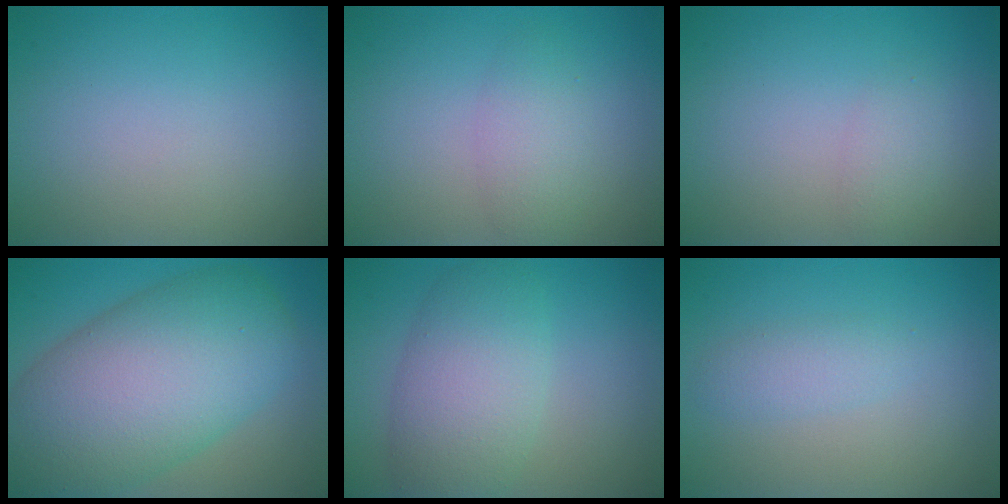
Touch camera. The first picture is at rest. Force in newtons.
{"total": 2.4, "press": 2.4, "slide": 0.0}
{"total": 1.4, "press": 1.4, "slide": 0.0}
{"total": 13.0, "press": 12.9, "slide": 0.5}
{"total": 5.9, "press": 5.9, "slide": 0.2}
{"total": 1.7, "press": 1.7, "slide": 0.0}